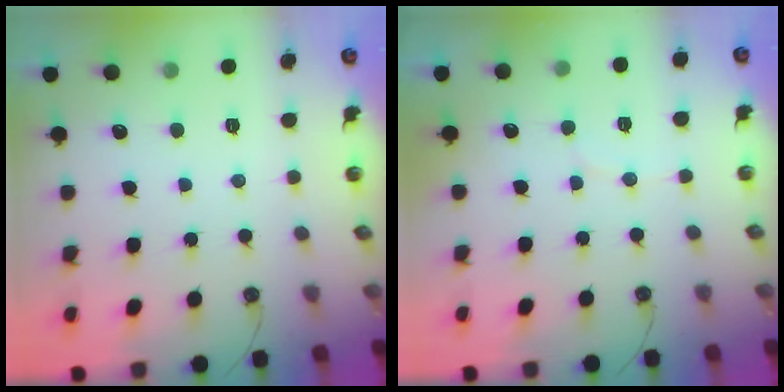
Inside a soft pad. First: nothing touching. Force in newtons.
{"total": 3.0, "press": 3.0, "slide": 0.2}